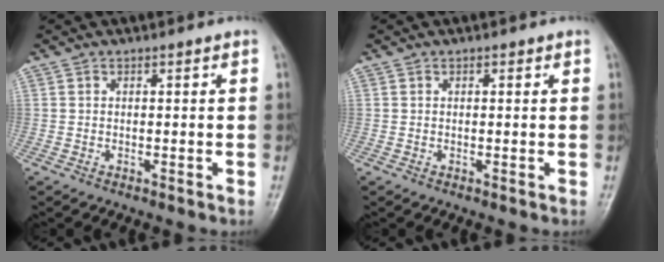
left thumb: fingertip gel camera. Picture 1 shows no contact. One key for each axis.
{"total": 0.8, "fx": 0.4, "fy": 0.5, "fz": 0.6, "tx": -0.006, "ty": 0.000, "tz": 0.003}